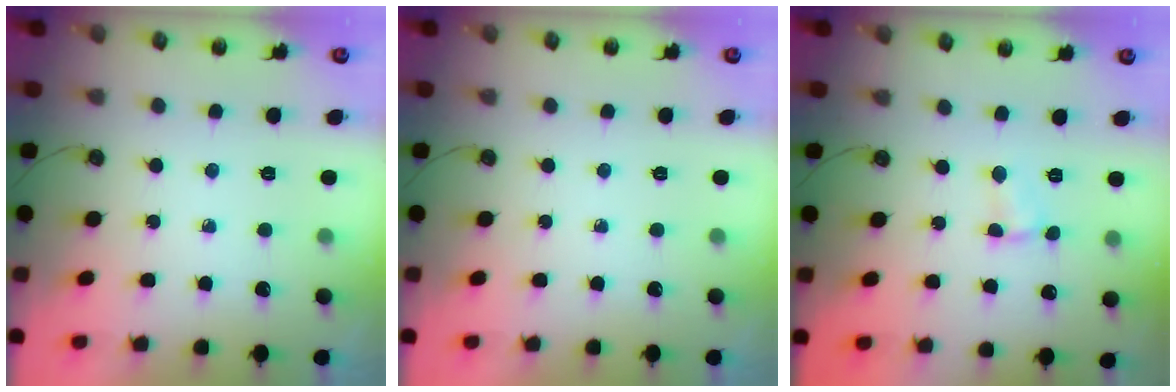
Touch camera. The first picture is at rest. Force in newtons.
{"total": 0.0}
{"total": 1.7, "press": 1.7, "slide": 0.2}